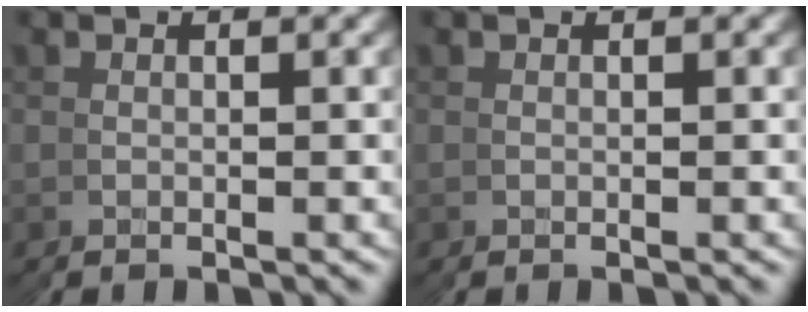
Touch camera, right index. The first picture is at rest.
{"total": 0.0}